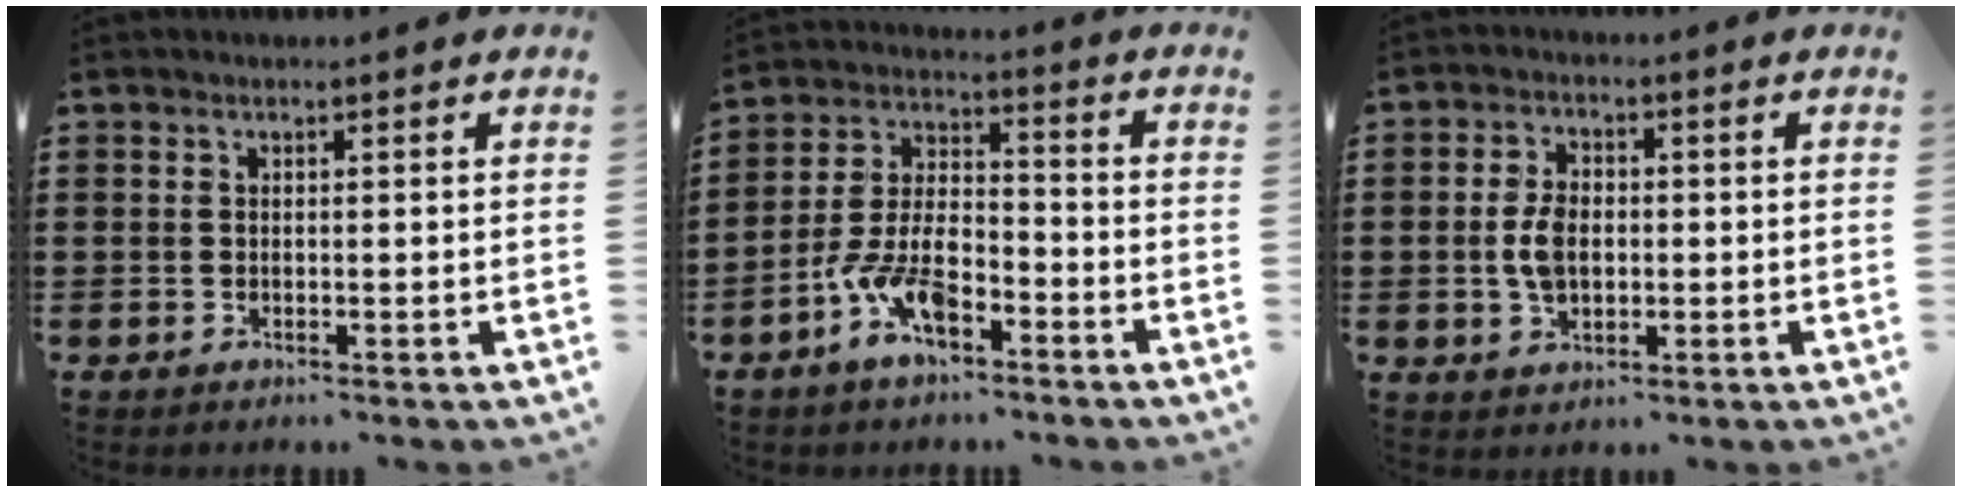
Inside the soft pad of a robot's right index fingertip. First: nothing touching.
{"total": 8.8, "force": [-4.7, 3.9, 6.3], "torque": [-0.152, 0.000, -0.092]}
{"total": 5.2, "force": [-0.3, 3.2, 4.1], "torque": [-0.102, -0.001, -0.012]}